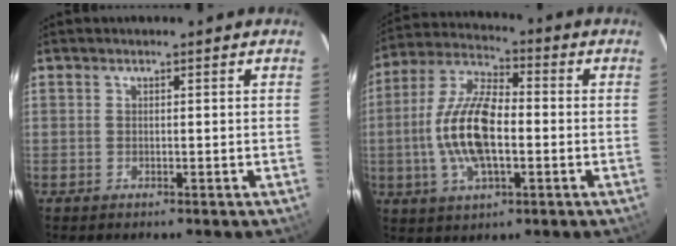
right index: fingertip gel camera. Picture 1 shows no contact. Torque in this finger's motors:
{"motor_torque": [2.14, 0.00, 1.05, 0.21]}